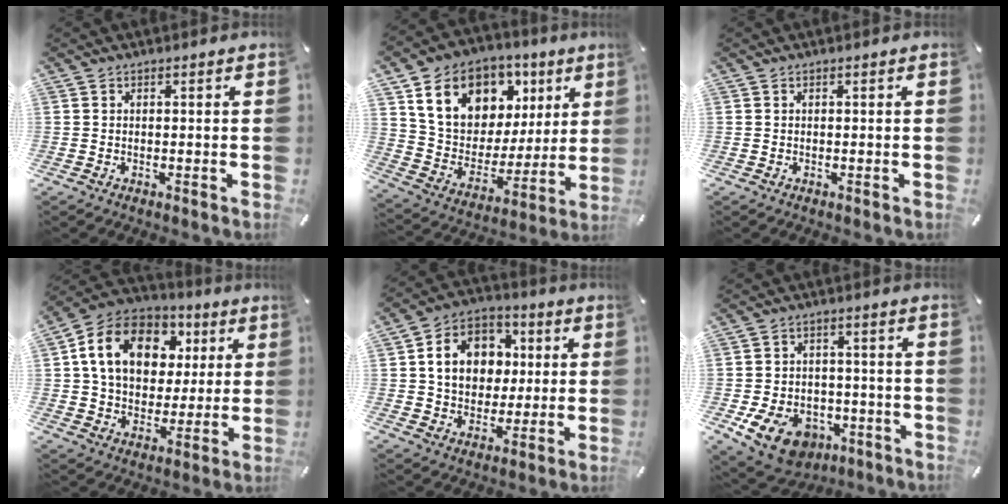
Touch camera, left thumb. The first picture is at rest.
{"total": 16.5, "force": [8.3, 12.5, 6.7], "torque": [-0.120, -0.038, 0.159]}
{"total": 0.0}
{"total": 16.4, "force": [5.1, 12.7, 9.0], "torque": [-0.176, 0.001, 0.095]}
{"total": 13.1, "force": [1.7, 11.2, 6.4], "torque": [-0.111, 0.009, 0.036]}
{"total": 11.5, "force": [-5.7, 8.2, 5.6], "torque": [-0.113, 0.036, -0.096]}